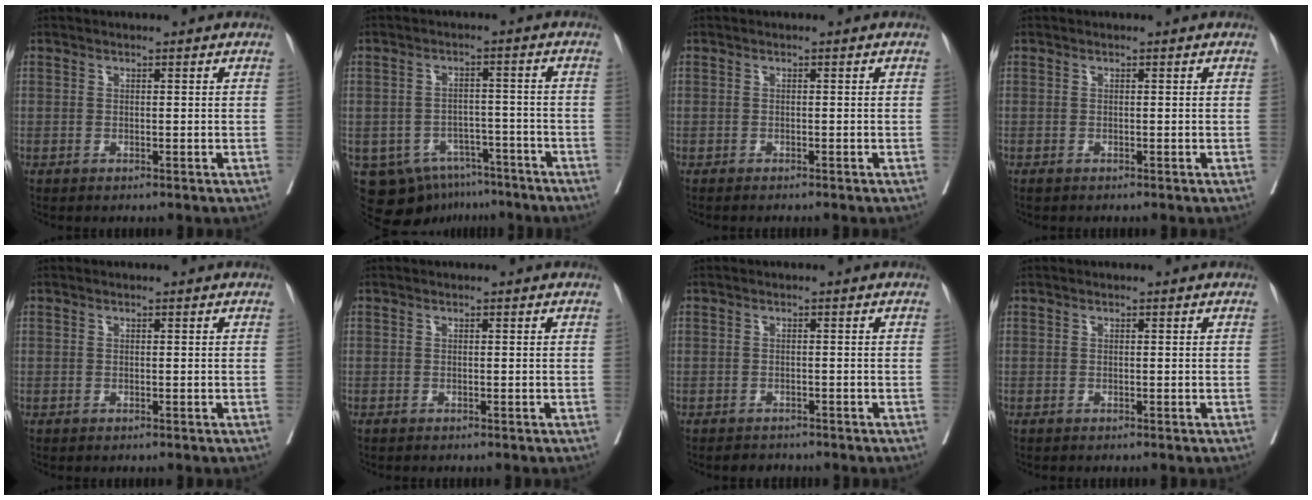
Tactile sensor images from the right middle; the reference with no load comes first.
{"total": 10.7, "force": [-7.4, 7.0, 3.2], "torque": [-0.045, 0.017, -0.101]}
{"total": 1.5, "force": [-1.3, 0.2, 0.7], "torque": [-0.011, -0.002, -0.018]}
{"total": 0.0}
{"total": 0.0}
{"total": 0.0}
{"total": 2.0, "force": [-1.7, 0.9, 0.0], "torque": [-0.004, -0.001, -0.027]}
{"total": 0.0}